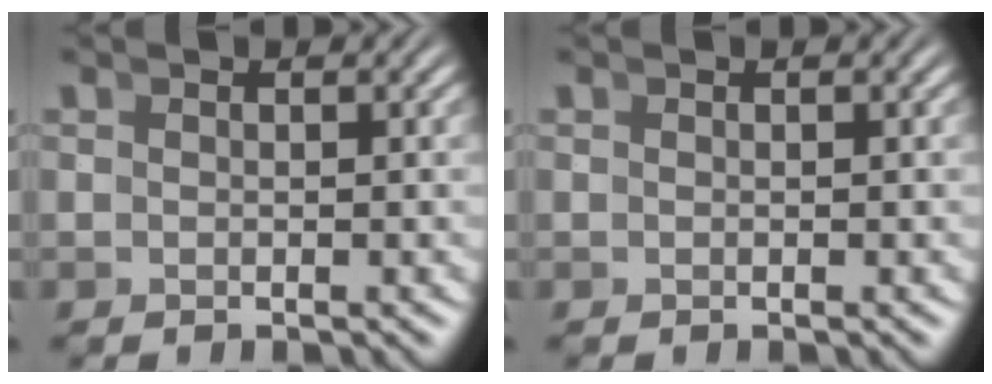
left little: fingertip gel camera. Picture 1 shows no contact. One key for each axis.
{"total": 0.0}